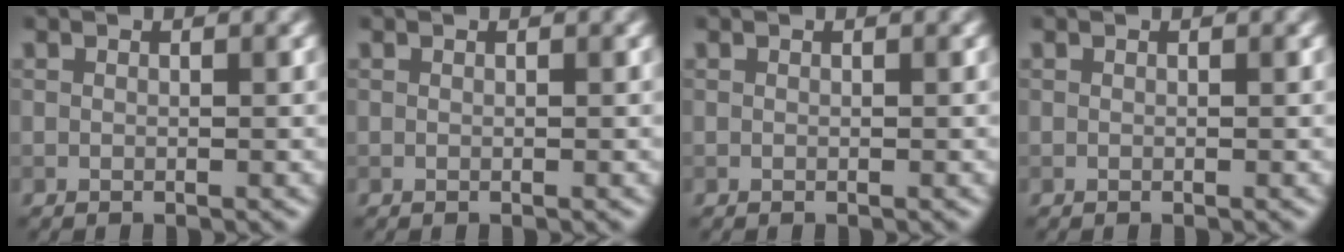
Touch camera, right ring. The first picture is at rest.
{"total": 0.0}
{"total": 0.0}
{"total": 0.0}